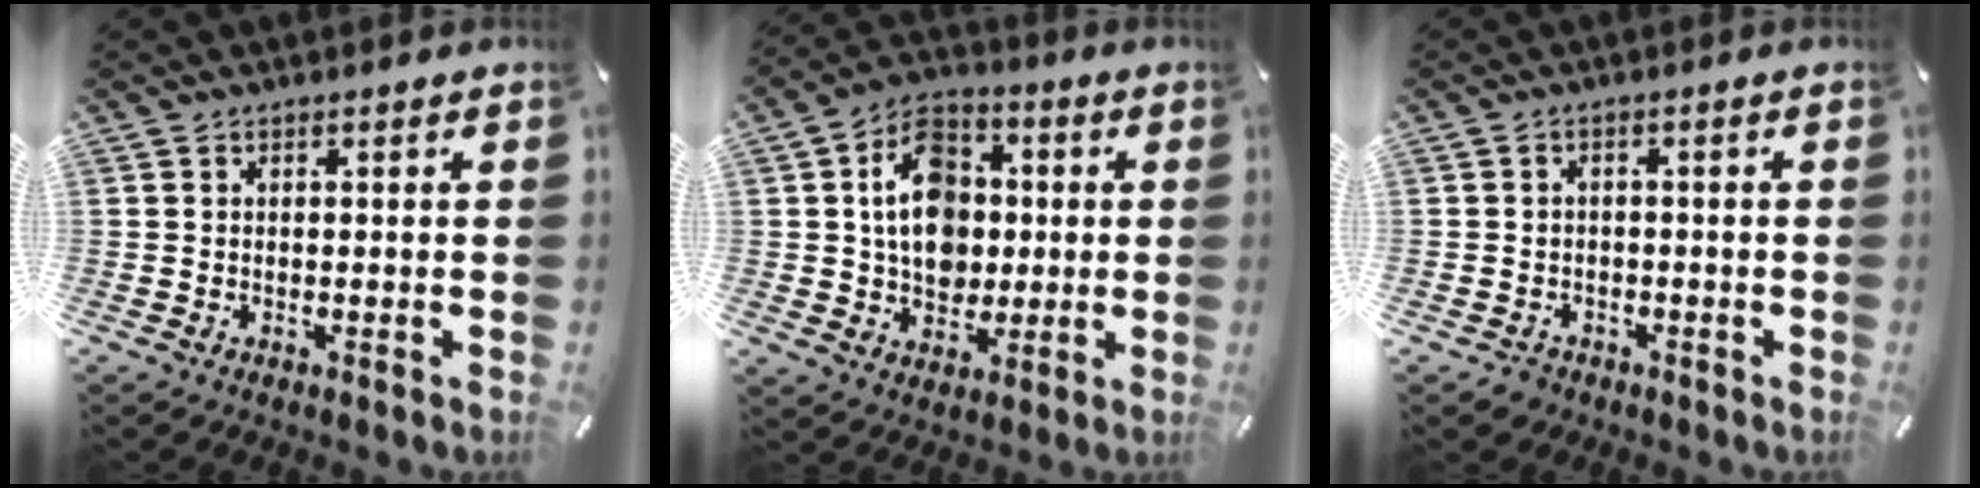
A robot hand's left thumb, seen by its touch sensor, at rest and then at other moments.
{"total": 12.6, "force": [0.7, 10.4, 7.1], "torque": [-0.119, 0.016, 0.014]}
{"total": 2.4, "force": [-1.4, 1.8, 0.5], "torque": [-0.009, 0.009, -0.031]}